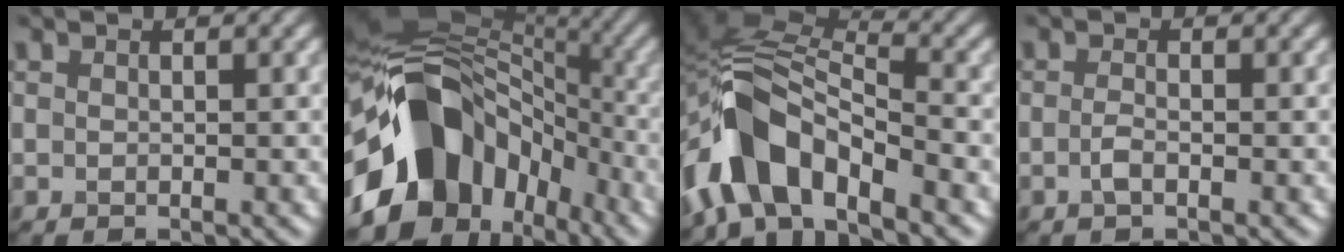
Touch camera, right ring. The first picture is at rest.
{"total": 13.8, "force": [-4.4, 9.9, 8.5], "torque": [-0.139, 0.021, -0.097]}
{"total": 9.0, "force": [-5.3, 4.4, 5.9], "torque": [-0.095, 0.010, -0.109]}
{"total": 1.2, "force": [-0.4, 0.4, 1.0], "torque": [-0.024, 0.000, -0.011]}